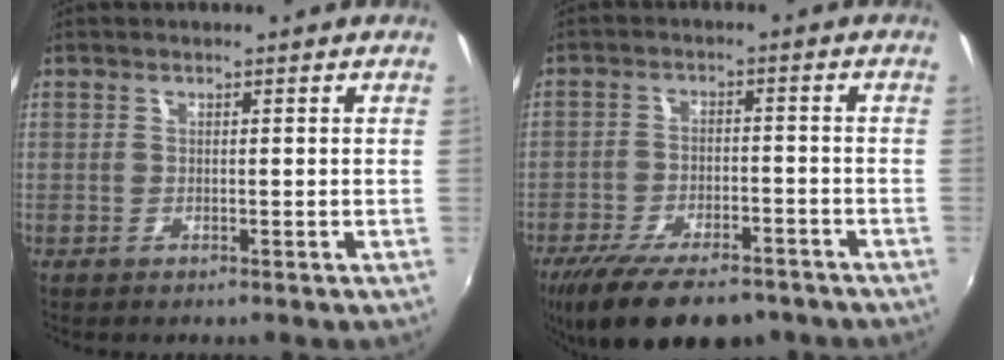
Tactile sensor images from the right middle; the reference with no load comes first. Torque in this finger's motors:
{"motor_torque": [1.12, -1.02, 0.78, 0.21]}